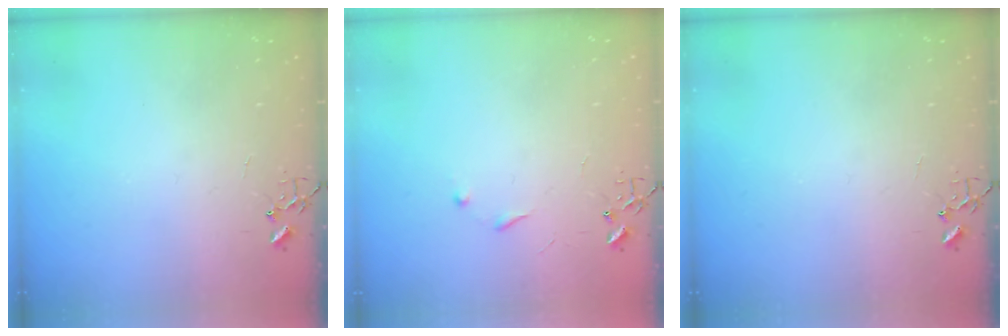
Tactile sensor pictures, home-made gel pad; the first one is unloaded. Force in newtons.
{"total": 6.0, "press": 6.0, "slide": 0.6}
{"total": 0.0}